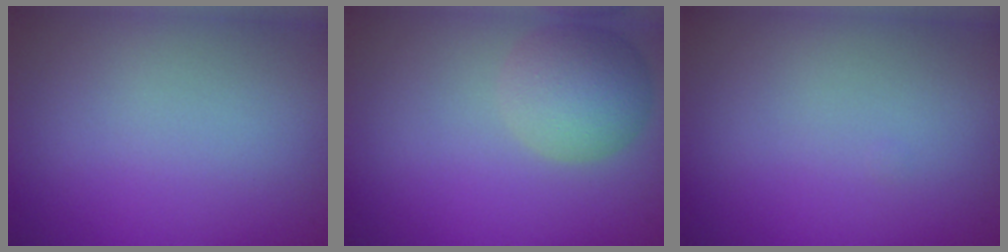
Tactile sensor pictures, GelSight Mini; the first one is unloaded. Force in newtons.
{"total": 4.3, "press": 4.3, "slide": 0.4}
{"total": 0.0}